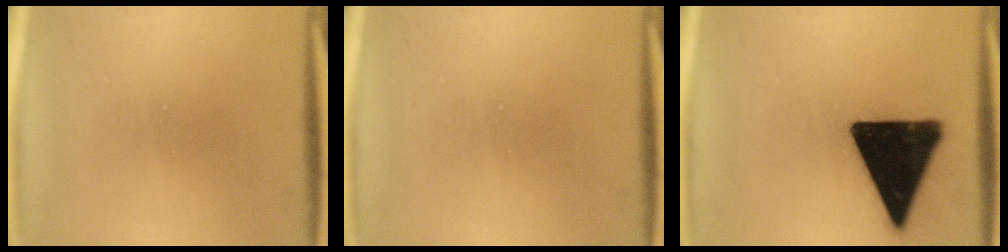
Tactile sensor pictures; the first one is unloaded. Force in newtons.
{"total": 0.0}
{"total": 19.7}